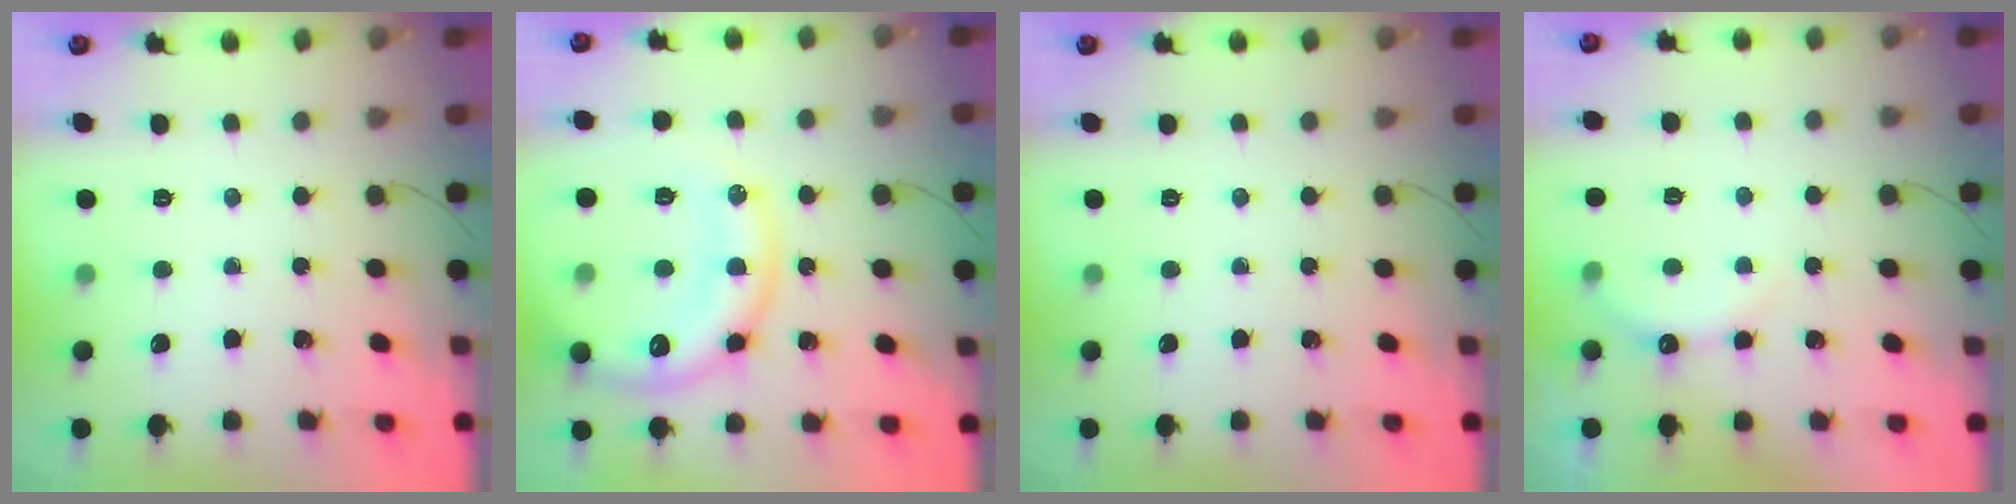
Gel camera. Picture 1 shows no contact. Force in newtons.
{"total": 18.5, "press": 18.3, "slide": 2.7}
{"total": 0.0}
{"total": 6.0, "press": 5.9, "slide": 1.1}